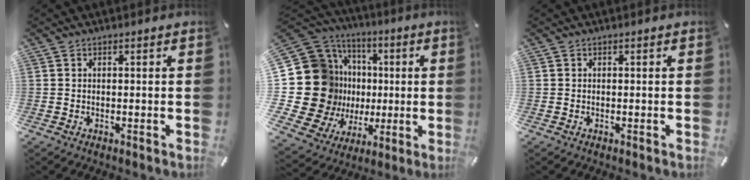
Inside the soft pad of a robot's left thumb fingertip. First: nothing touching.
{"total": 24.2, "force": [0.9, 20.8, 12.4], "torque": [-0.262, -0.041, 0.064]}
{"total": 0.0}